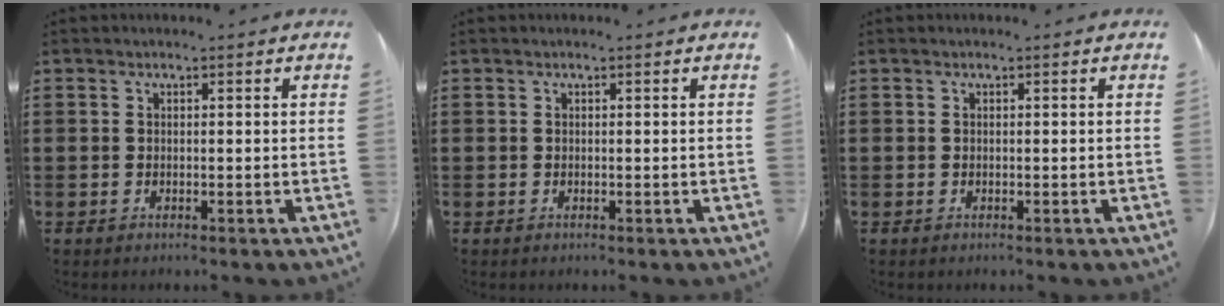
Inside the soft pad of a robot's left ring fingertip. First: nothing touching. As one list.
[{"total": 0.0}, {"total": 0.0}]